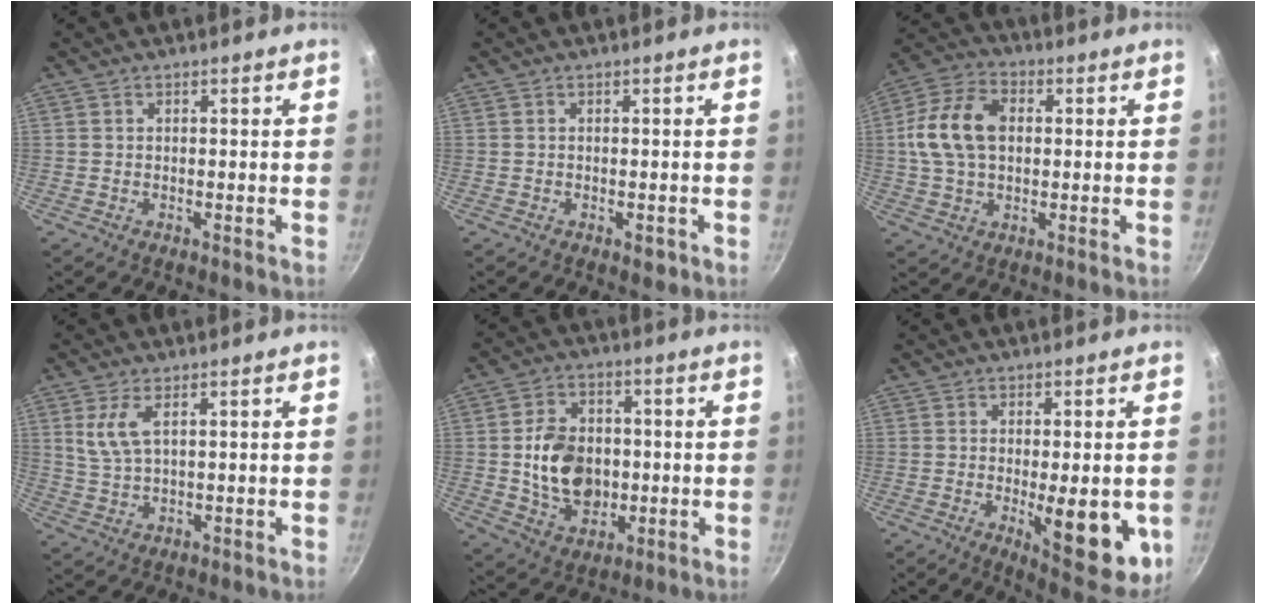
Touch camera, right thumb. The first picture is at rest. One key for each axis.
{"total": 1.5, "fx": -0.6, "fy": 0.9, "fz": 1.1, "tx": -0.014, "ty": 0.001, "tz": -0.005}
{"total": 13.2, "fx": 1.4, "fy": 9.0, "fz": 9.5, "tx": -0.167, "ty": 0.020, "tz": 0.014}
{"total": 5.5, "fx": 2.1, "fy": 2.2, "fz": 4.6, "tx": -0.097, "ty": -0.007, "tz": 0.046}
{"total": 13.2, "fx": -0.5, "fy": 10.0, "fz": 8.6, "tx": -0.119, "ty": 0.006, "tz": -0.001}
{"total": 14.1, "fx": -2.6, "fy": 5.0, "fz": 13.0, "tx": -0.139, "ty": -0.010, "tz": -0.024}